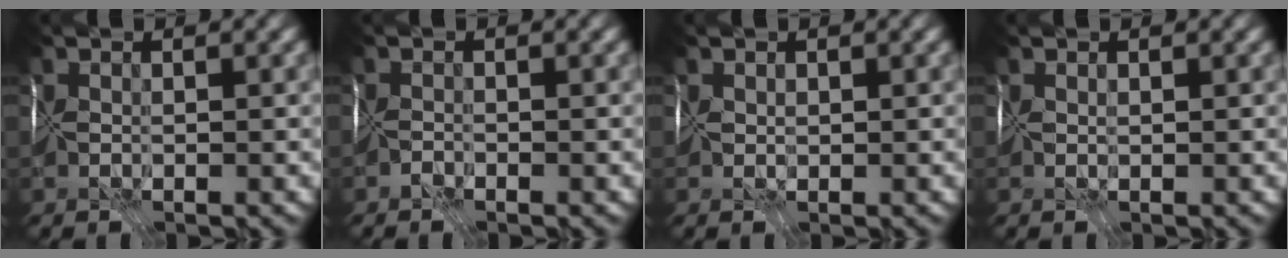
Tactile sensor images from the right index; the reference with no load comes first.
{"total": 1.9, "force": [-1.8, -0.1, -0.5], "torque": [0.026, -0.002, -0.036]}
{"total": 0.6, "force": [0.6, 0.2, 0.0], "torque": [0.010, 0.002, 0.012]}
{"total": 0.5, "force": [0.5, -0.2, -0.1], "torque": [0.004, 0.001, 0.011]}